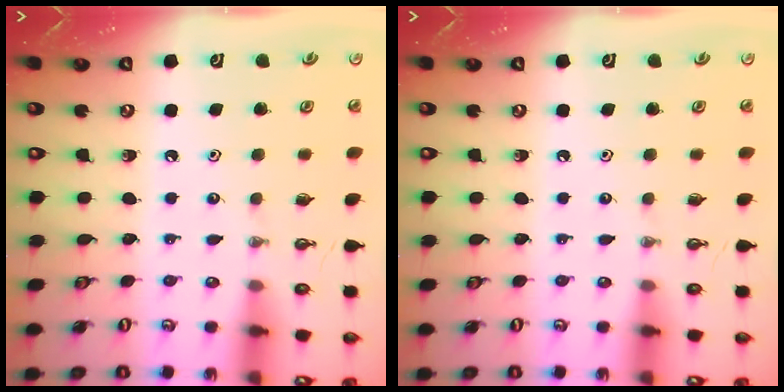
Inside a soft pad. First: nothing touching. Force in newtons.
{"total": 0.0}